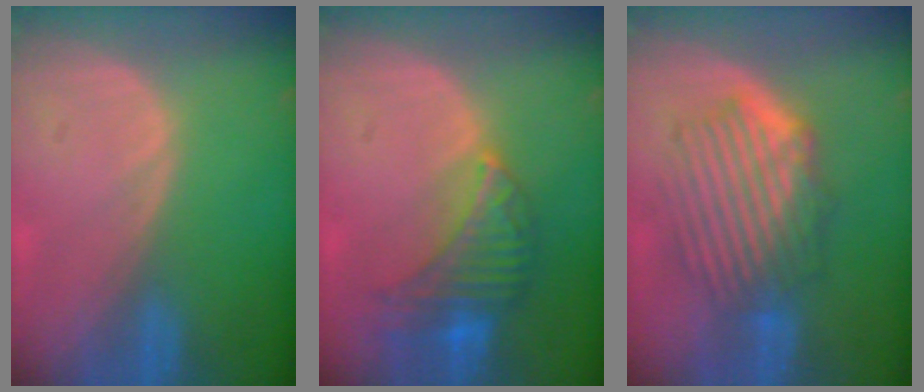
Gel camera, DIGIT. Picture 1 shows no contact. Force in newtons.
{"total": 7.9, "press": 7.1, "slide": 3.4}
{"total": 8.7, "press": 7.9, "slide": 3.6}